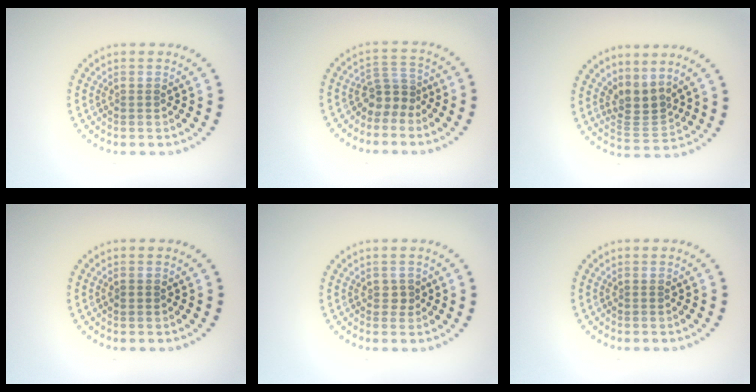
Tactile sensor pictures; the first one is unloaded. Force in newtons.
{"total": 2.4, "press": 1.8, "slide": 1.6}
{"total": 2.8, "press": 2.0, "slide": 1.9}
{"total": 0.7, "press": 0.7, "slide": 0.2}
{"total": 0.9, "press": 0.9, "slide": 0.3}
{"total": 0.0}